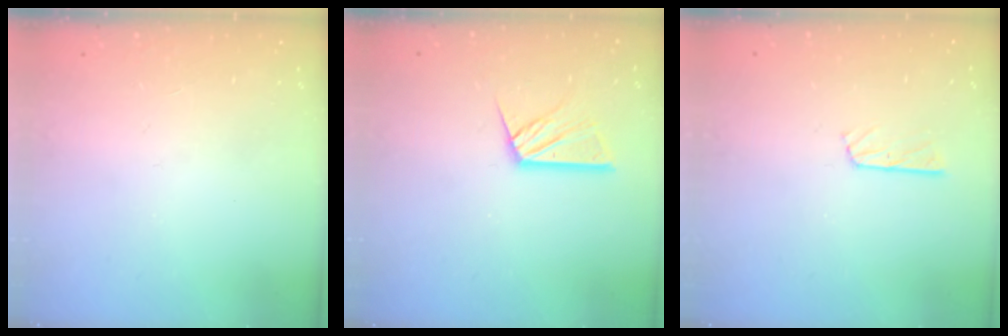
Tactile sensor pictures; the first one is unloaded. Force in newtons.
{"total": 10.1, "press": 10.0, "slide": 1.0}
{"total": 4.3, "press": 4.3, "slide": 0.5}